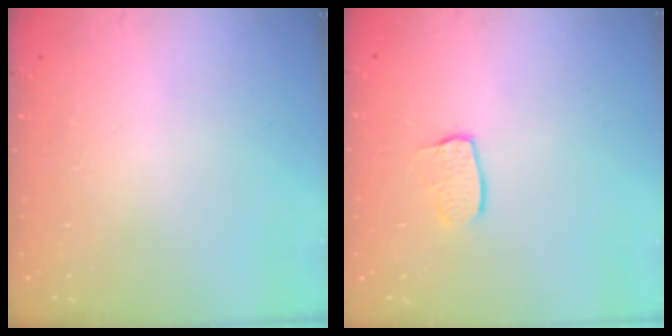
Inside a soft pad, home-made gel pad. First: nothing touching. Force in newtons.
{"total": 6.3, "press": 6.3, "slide": 0.2}